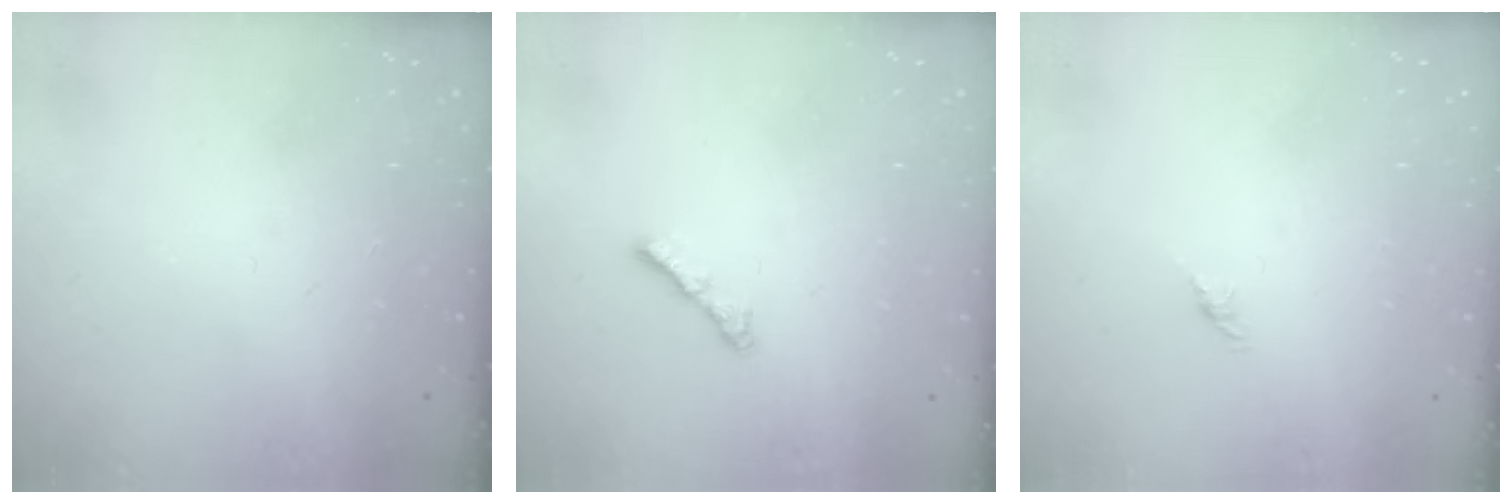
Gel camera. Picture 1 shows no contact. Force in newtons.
{"total": 3.0, "press": 2.9, "slide": 0.6}
{"total": 0.0}